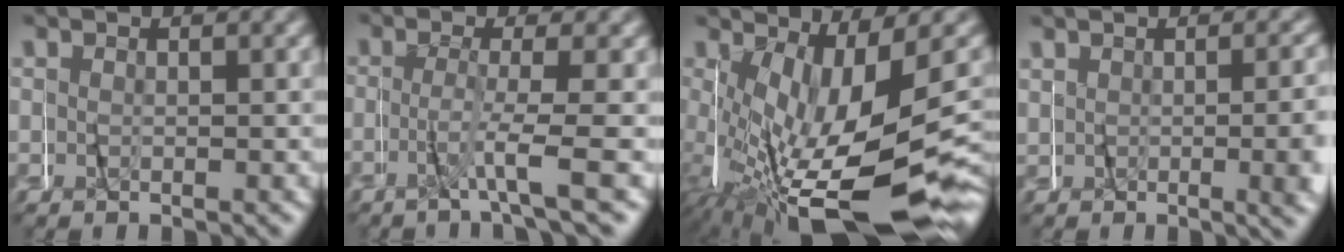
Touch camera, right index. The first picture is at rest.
{"total": 3.0, "force": [-1.6, -0.9, 2.4], "torque": [-0.047, -0.002, -0.032]}
{"total": 14.7, "force": [-6.5, 6.3, 11.6], "torque": [-0.213, -0.064, -0.059]}
{"total": 2.7, "force": [0.2, 0.3, 2.7], "torque": [-0.016, 0.013, 0.003]}